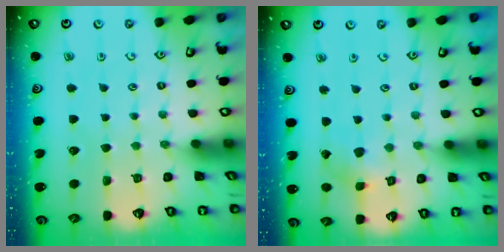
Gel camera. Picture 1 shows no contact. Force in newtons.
{"total": 2.7, "press": 2.7, "slide": 0.2}